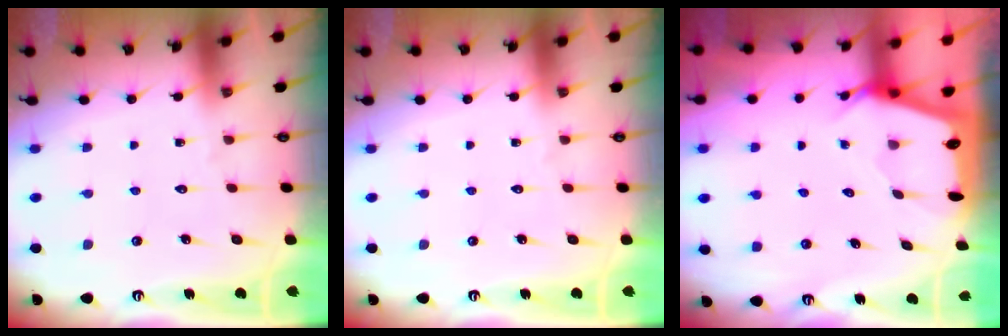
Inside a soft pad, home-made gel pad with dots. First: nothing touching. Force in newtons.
{"total": 0.0}
{"total": 2.5, "press": 2.5, "slide": 0.3}